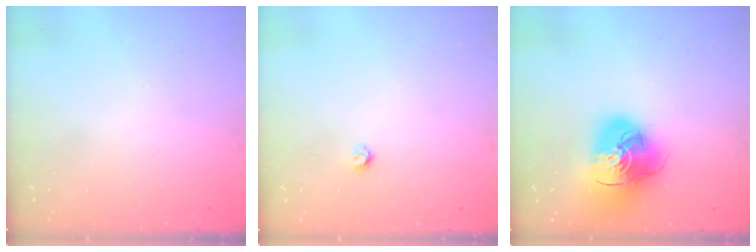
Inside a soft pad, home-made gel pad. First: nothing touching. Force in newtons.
{"total": 3.2, "press": 3.2, "slide": 0.3}
{"total": 17.2, "press": 17.1, "slide": 2.0}